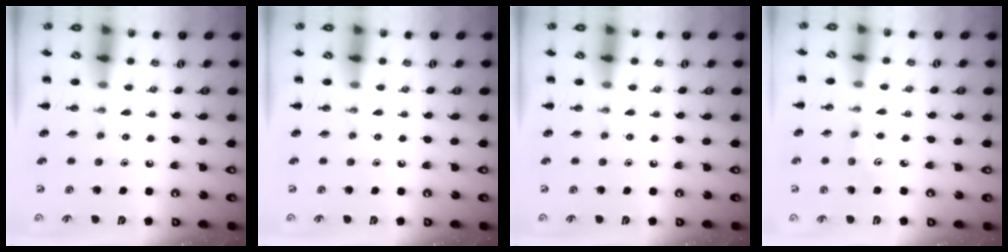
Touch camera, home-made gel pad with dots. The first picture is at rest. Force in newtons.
{"total": 0.0}
{"total": 0.0}
{"total": 1.5, "press": 1.4, "slide": 0.5}